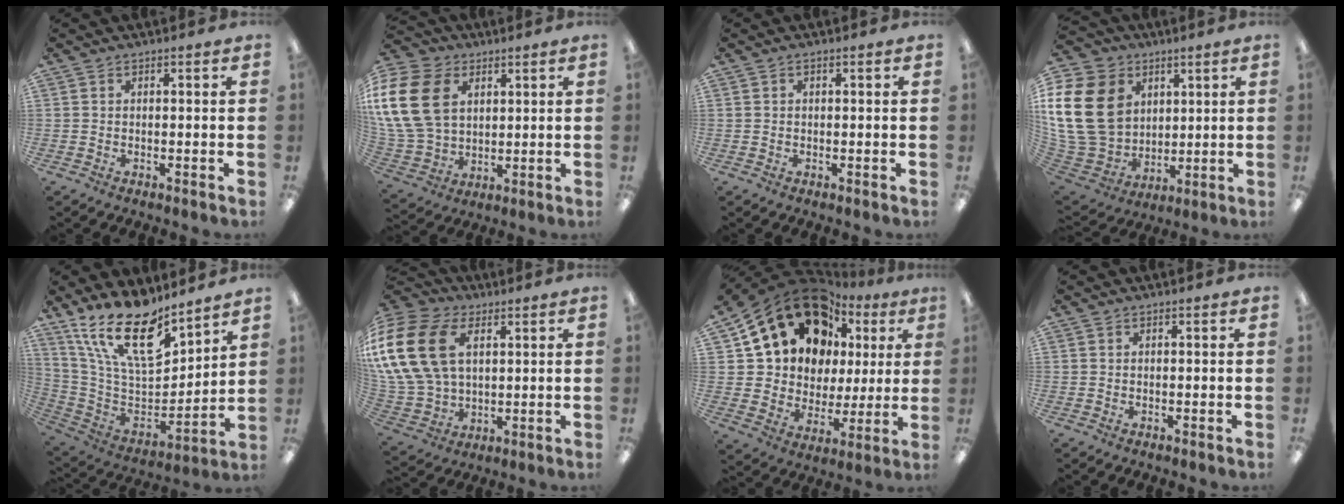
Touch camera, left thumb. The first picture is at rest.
{"total": 19.5, "force": [5.8, 14.4, 11.8], "torque": [-0.283, -0.013, 0.108]}
{"total": 0.0}
{"total": 21.7, "force": [4.7, 17.3, 12.3], "torque": [-0.272, -0.016, 0.099]}
{"total": 20.4, "force": [14.5, 7.8, 12.1], "torque": [-0.234, -0.097, 0.260]}
{"total": 22.0, "force": [6.5, 15.1, 14.7], "torque": [-0.345, -0.011, 0.120]}
{"total": 21.3, "force": [13.0, 14.2, 9.1], "torque": [-0.181, -0.070, 0.256]}
{"total": 0.0}